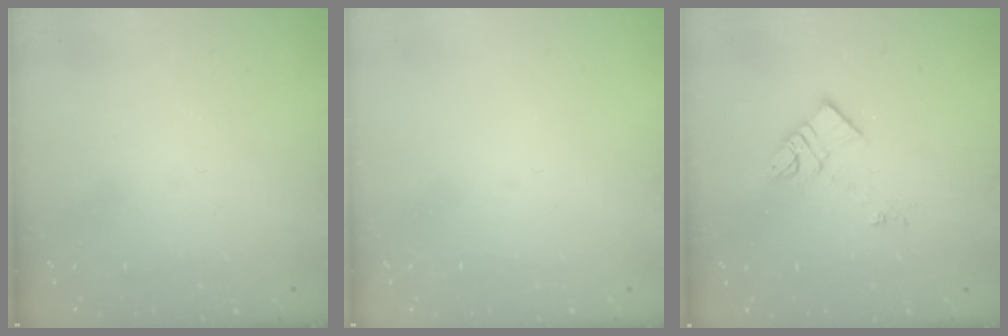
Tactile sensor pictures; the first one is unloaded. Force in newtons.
{"total": 0.0}
{"total": 6.4, "press": 6.4, "slide": 0.6}